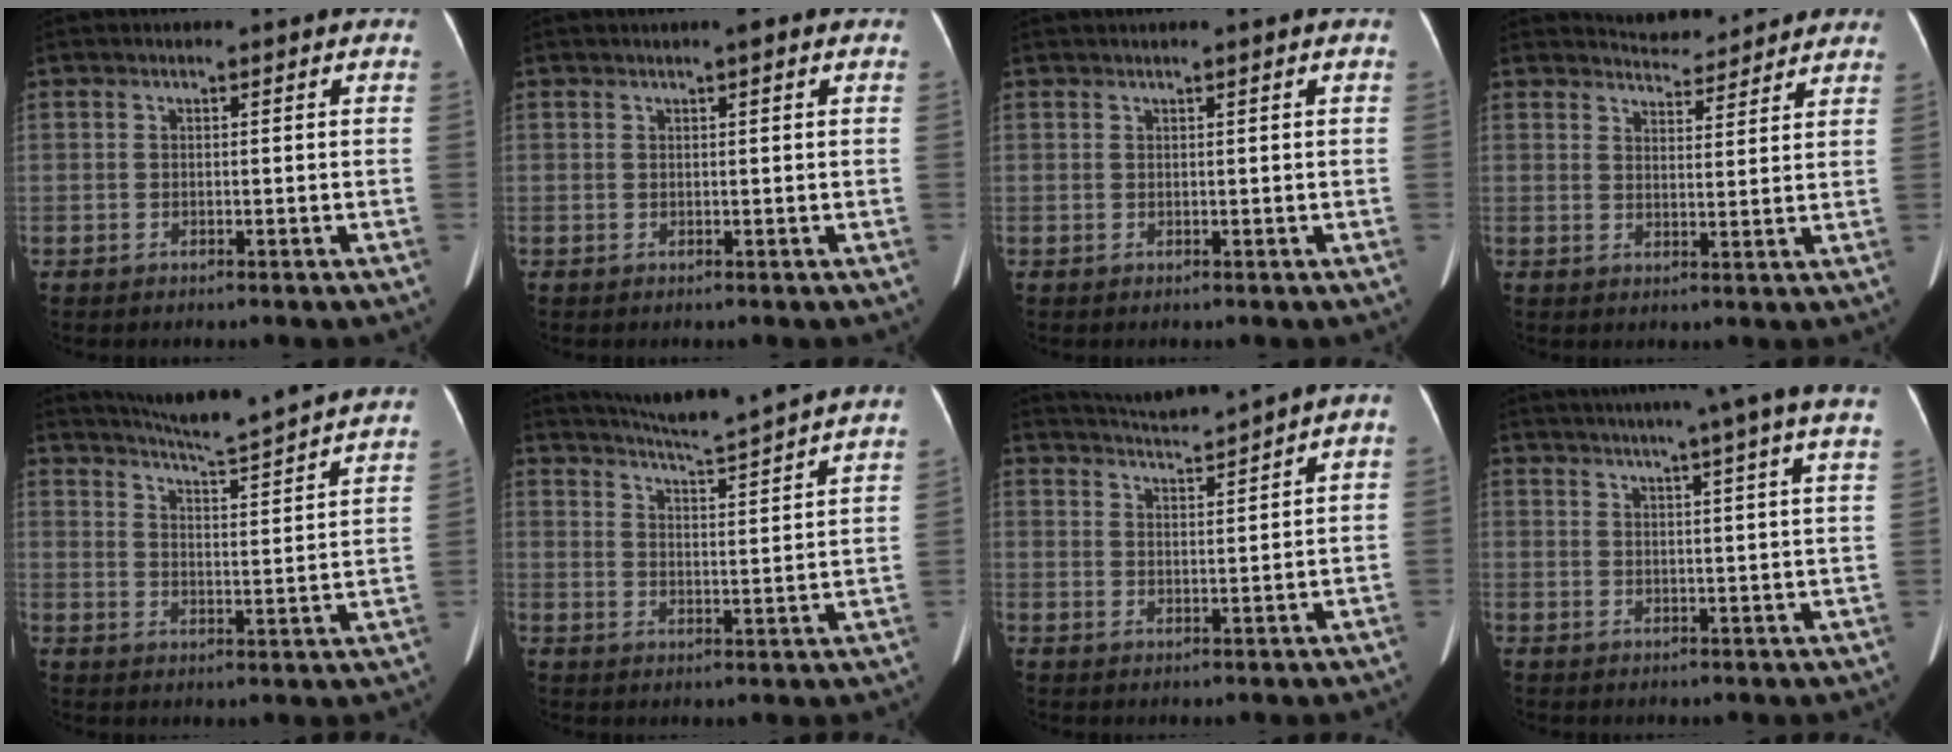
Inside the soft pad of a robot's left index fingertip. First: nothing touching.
{"total": 1.3, "force": [0.7, 0.4, 1.0], "torque": [-0.015, 0.015, 0.007]}
{"total": 0.7, "force": [0.2, -0.2, 0.7], "torque": [-0.014, 0.005, 0.009]}
{"total": 6.9, "force": [6.7, 1.4, 0.6], "torque": [-0.008, 0.010, 0.085]}
{"total": 22.0, "force": [20.3, -0.5, 8.4], "torque": [-0.136, -0.043, 0.260]}
{"total": 17.3, "force": [15.8, -1.1, 6.9], "torque": [-0.120, -0.020, 0.210]}
{"total": 5.8, "force": [5.3, -1.7, 1.5], "torque": [-0.033, -0.003, 0.098]}
{"total": 20.6, "force": [17.2, -1.7, 11.2], "torque": [-0.185, -0.008, 0.216]}